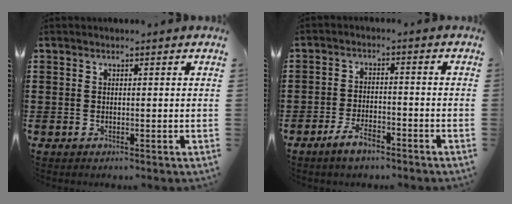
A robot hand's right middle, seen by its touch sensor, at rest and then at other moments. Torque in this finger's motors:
{"motor_torque": [1.44, 0.17, 0.18, 0.02]}